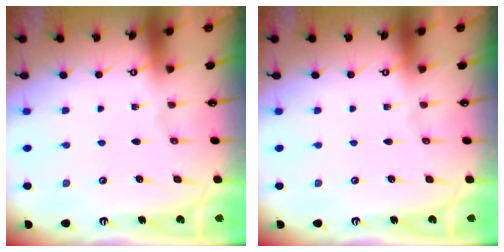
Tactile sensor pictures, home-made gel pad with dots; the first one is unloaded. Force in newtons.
{"total": 0.0}